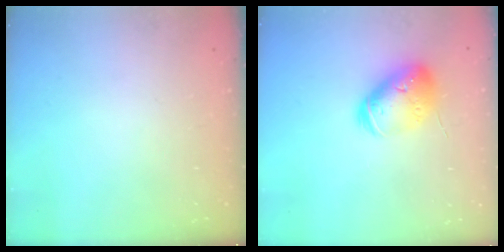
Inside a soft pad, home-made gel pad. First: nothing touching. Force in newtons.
{"total": 14.6, "press": 14.4, "slide": 2.0}